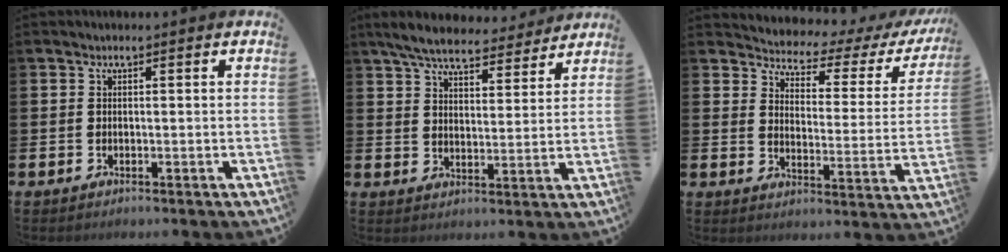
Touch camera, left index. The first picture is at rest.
{"total": 6.7, "force": [6.3, 1.5, 1.9], "torque": [-0.057, -0.032, 0.110]}
{"total": 3.9, "force": [3.6, 1.3, 0.7], "torque": [-0.041, -0.035, 0.054]}